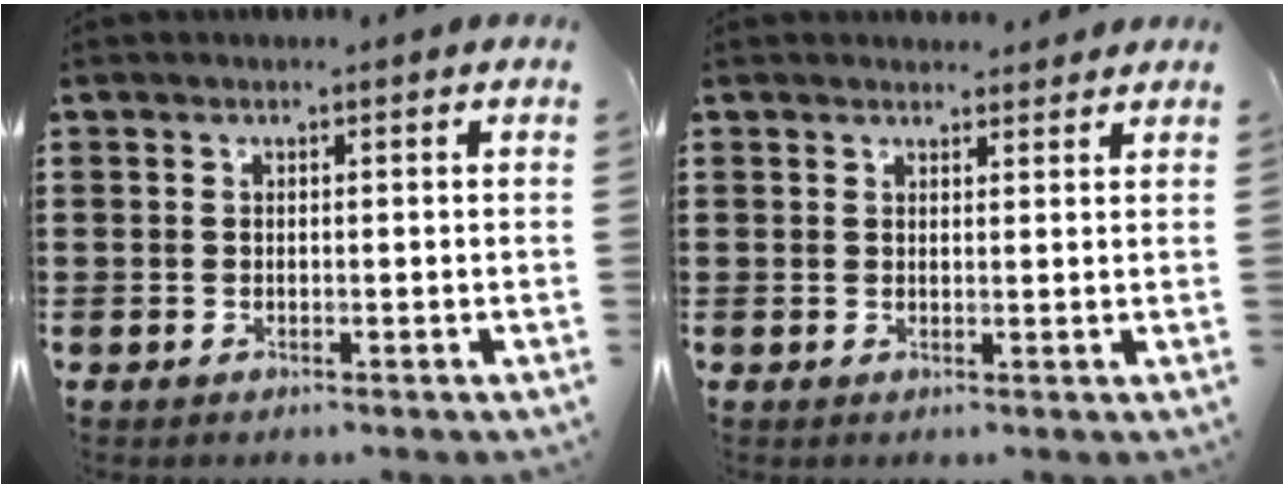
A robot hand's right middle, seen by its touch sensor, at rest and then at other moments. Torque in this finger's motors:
{"motor_torque": [0.18, -0.12, -0.06, -0.02]}